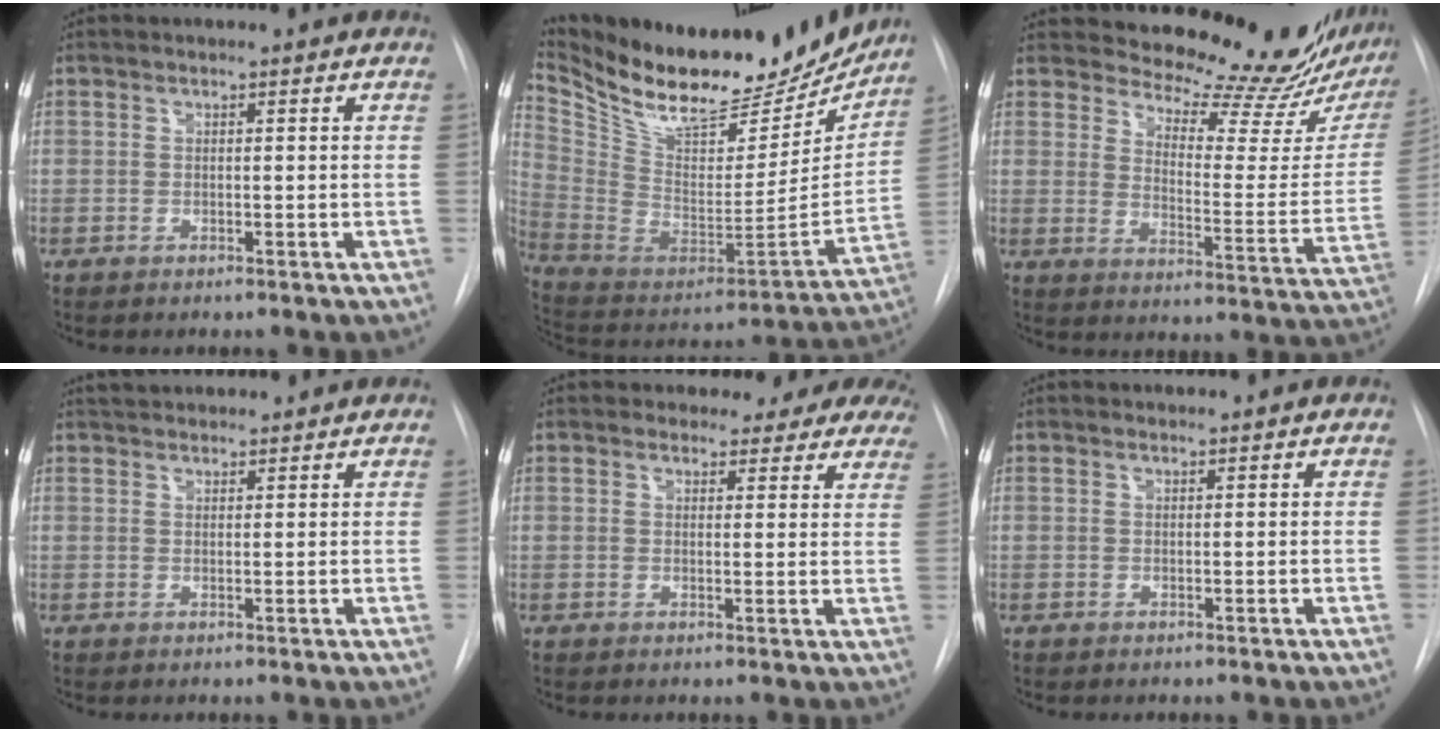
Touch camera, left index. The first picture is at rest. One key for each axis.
{"total": 27.3, "fx": 22.7, "fy": 9.5, "fz": 11.7, "tx": -0.218, "ty": -0.024, "tz": 0.349}
{"total": 21.7, "fx": 20.0, "fy": 4.0, "fz": 7.4, "tx": -0.101, "ty": -0.111, "tz": 0.239}
{"total": 6.3, "fx": 5.9, "fy": 1.5, "fz": 1.6, "tx": -0.023, "ty": 0.033, "tz": 0.087}
{"total": 10.9, "fx": 9.9, "fy": 4.2, "fz": 1.4, "tx": 0.013, "ty": -0.020, "tz": 0.087}
{"total": 0.0}